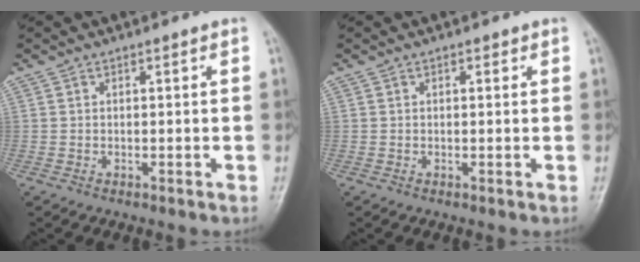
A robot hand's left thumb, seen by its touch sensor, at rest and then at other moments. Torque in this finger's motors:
{"motor_torque": [-0.14, -0.08, 0.00, 0.14, -0.01]}